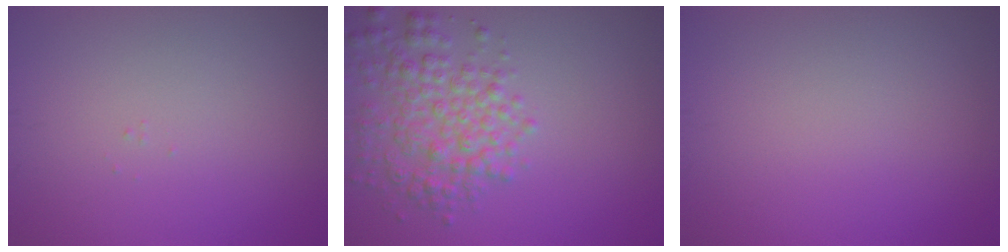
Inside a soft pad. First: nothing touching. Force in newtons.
{"total": 4.7, "press": 4.7, "slide": 0.2}
{"total": 0.0}